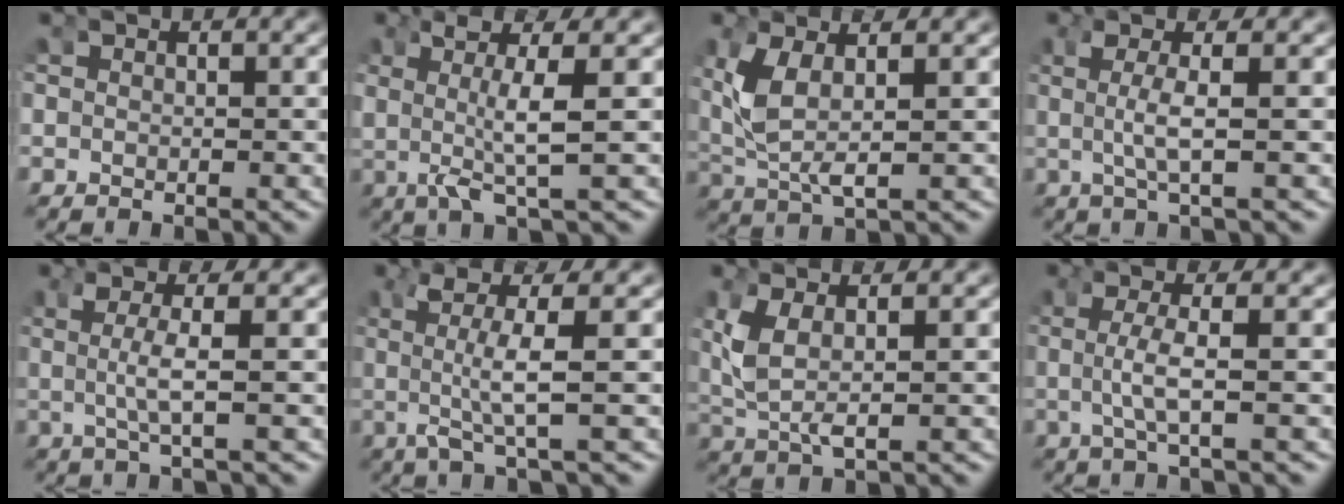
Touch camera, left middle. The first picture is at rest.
{"total": 4.9, "force": [0.8, 0.3, 4.8], "torque": [-0.089, -0.001, 0.019]}
{"total": 4.9, "force": [0.8, 2.8, 3.9], "torque": [-0.120, -0.017, 0.029]}
{"total": 2.9, "force": [0.1, -0.5, 2.9], "torque": [-0.065, -0.007, 0.009]}
{"total": 3.2, "force": [0.3, -0.6, 3.1], "torque": [-0.068, -0.005, 0.010]}
{"total": 4.7, "force": [0.7, -0.3, 4.7], "torque": [-0.093, 0.000, 0.012]}
{"total": 4.4, "force": [0.7, 2.6, 3.5], "torque": [-0.107, -0.016, 0.026]}
{"total": 2.9, "force": [-0.2, -0.5, 2.8], "torque": [-0.068, -0.005, 0.003]}